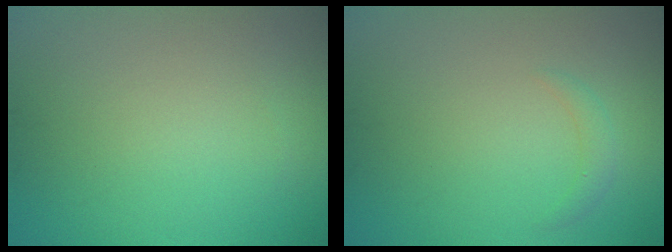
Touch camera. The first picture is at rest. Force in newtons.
{"total": 1.1, "press": 1.1, "slide": 0.0}